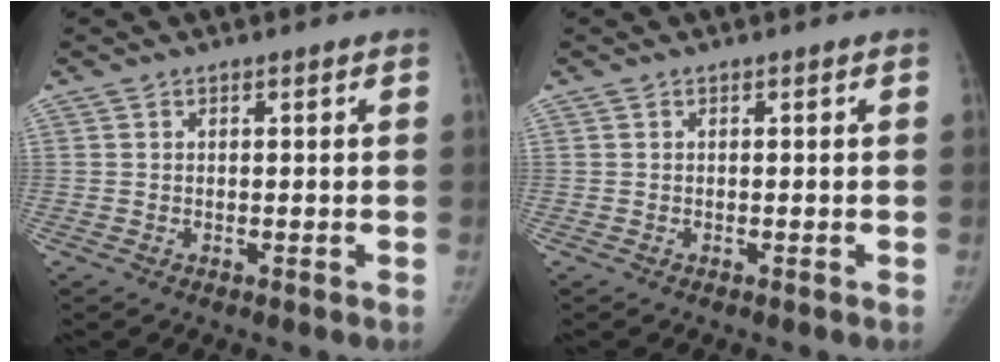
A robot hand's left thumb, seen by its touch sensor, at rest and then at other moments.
{"total": 0.0}